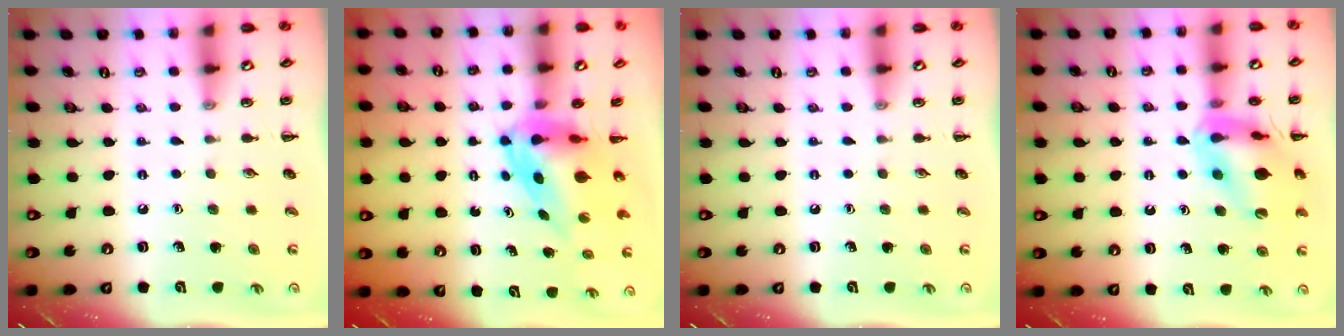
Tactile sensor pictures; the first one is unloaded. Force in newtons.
{"total": 5.8, "press": 5.6, "slide": 1.5}
{"total": 0.0}
{"total": 16.3, "press": 16.3, "slide": 1.7}